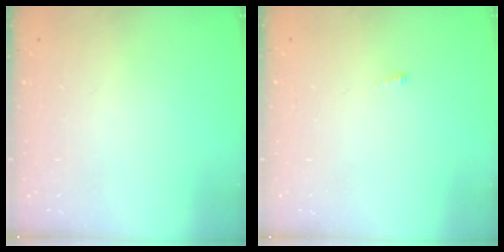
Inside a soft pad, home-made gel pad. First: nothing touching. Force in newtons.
{"total": 2.7, "press": 2.7, "slide": 0.4}